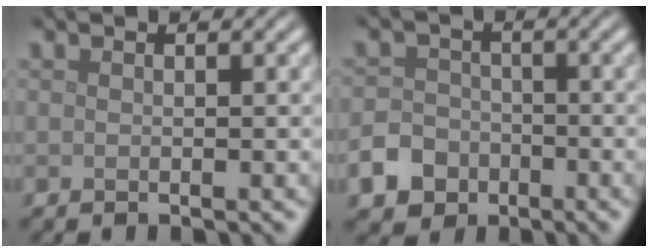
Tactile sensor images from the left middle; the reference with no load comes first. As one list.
[{"total": 5.7, "force": [-3.3, 4.4, 1.4], "torque": [-0.014, -0.016, -0.069]}]